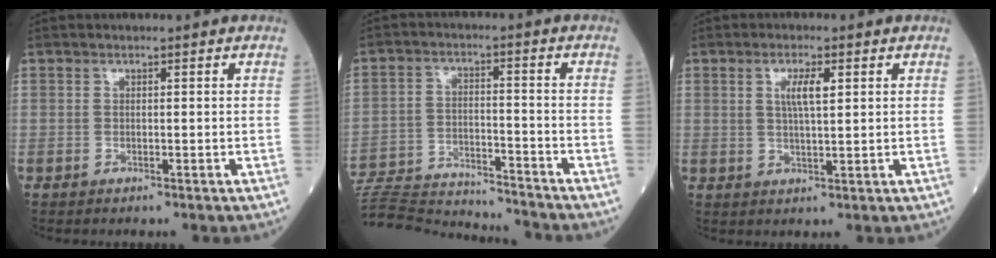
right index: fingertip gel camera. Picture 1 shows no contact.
{"total": 17.8, "force": [-17.4, 1.2, 3.7], "torque": [-0.082, 0.002, -0.265]}
{"total": 3.9, "force": [1.3, 0.6, 3.6], "torque": [-0.068, 0.002, 0.023]}